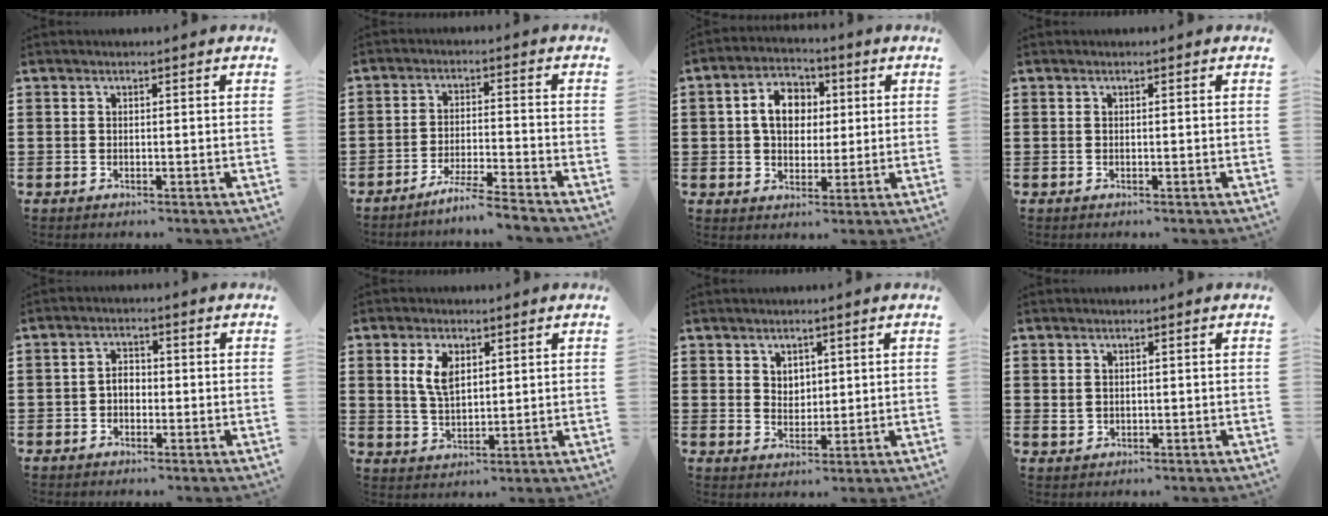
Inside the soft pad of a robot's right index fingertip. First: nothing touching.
{"total": 4.6, "force": [-4.2, -1.0, 1.6], "torque": [-0.032, -0.014, -0.082]}
{"total": 7.1, "force": [1.1, 5.2, 4.7], "torque": [-0.099, 0.009, 0.012]}
{"total": 0.0}
{"total": 2.0, "force": [-0.5, 1.3, 1.5], "torque": [-0.030, 0.003, -0.010]}
{"total": 5.1, "force": [1.9, 2.7, 3.9], "torque": [-0.085, 0.009, 0.033]}
{"total": 2.8, "force": [2.0, 1.9, 0.5], "torque": [-0.017, 0.008, 0.039]}
{"total": 1.2, "force": [0.5, 1.1, 0.4], "torque": [-0.011, 0.004, 0.010]}